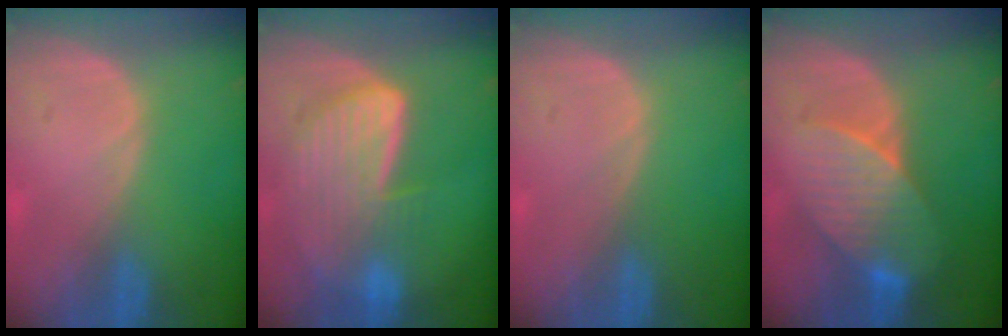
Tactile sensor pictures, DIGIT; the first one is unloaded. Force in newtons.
{"total": 8.5, "press": 7.7, "slide": 3.6}
{"total": 0.0}
{"total": 7.7, "press": 7.6, "slide": 1.6}